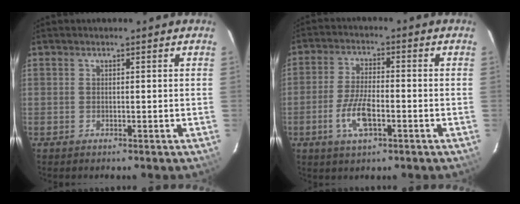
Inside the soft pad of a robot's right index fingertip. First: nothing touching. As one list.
[{"total": 7.5, "force": [-3.0, 2.8, 6.3], "torque": [-0.135, -0.004, -0.057]}]